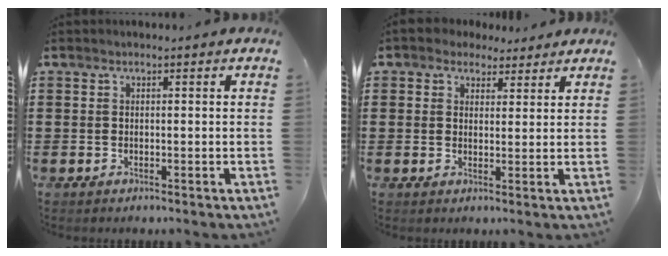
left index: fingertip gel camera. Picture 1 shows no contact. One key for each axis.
{"total": 2.9, "fx": 2.2, "fy": 1.8, "fz": 0.3, "tx": -0.015, "ty": 0.007, "tz": 0.042}